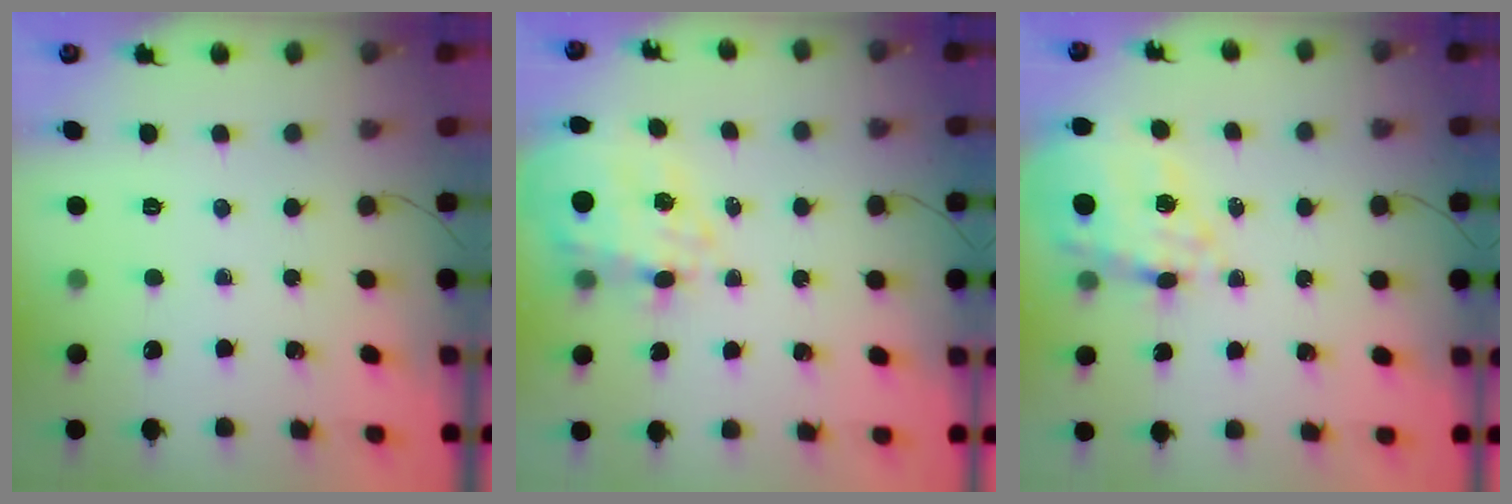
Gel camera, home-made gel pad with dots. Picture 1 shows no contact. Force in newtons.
{"total": 12.5, "press": 12.1, "slide": 3.1}
{"total": 19.0, "press": 18.6, "slide": 3.6}